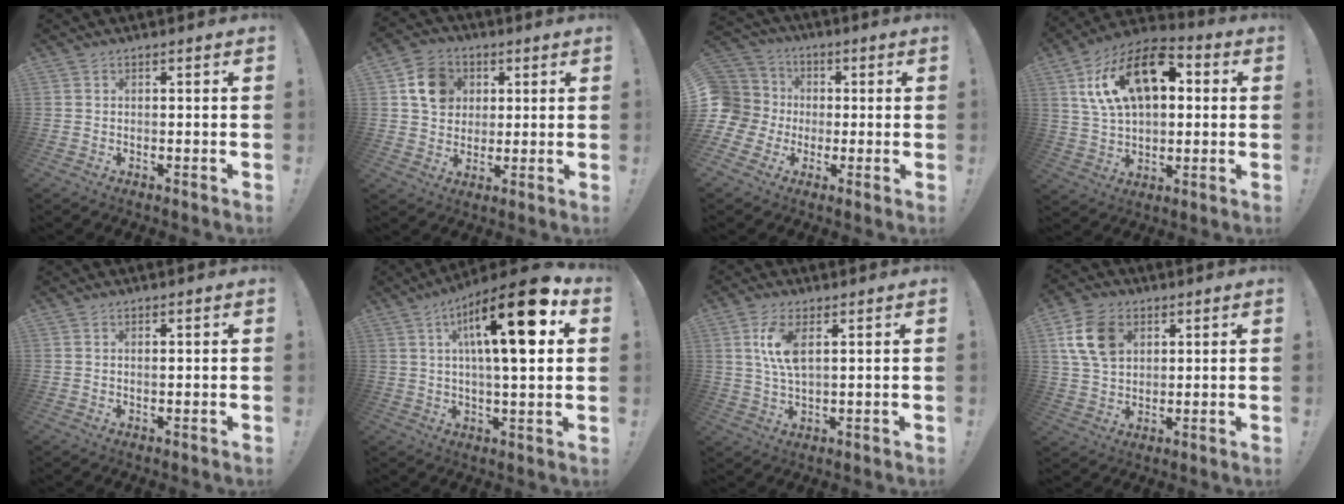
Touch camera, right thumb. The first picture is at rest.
{"total": 11.3, "force": [3.7, 9.7, 4.4], "torque": [-0.053, -0.006, 0.074]}
{"total": 10.9, "force": [-1.1, 10.0, 4.1], "torque": [-0.073, 0.013, -0.016]}
{"total": 19.6, "force": [7.0, 11.6, 14.2], "torque": [-0.238, -0.021, 0.125]}
{"total": 0.7, "force": [0.5, 0.2, 0.4], "torque": [0.000, -0.003, 0.007]}
{"total": 19.2, "force": [6.0, 4.8, 17.5], "torque": [-0.271, -0.019, 0.076]}
{"total": 8.3, "force": [2.8, 3.2, 7.1], "torque": [-0.139, -0.009, 0.046]}
{"total": 13.0, "force": [4.8, 9.3, 7.7], "torque": [-0.137, -0.004, 0.094]}